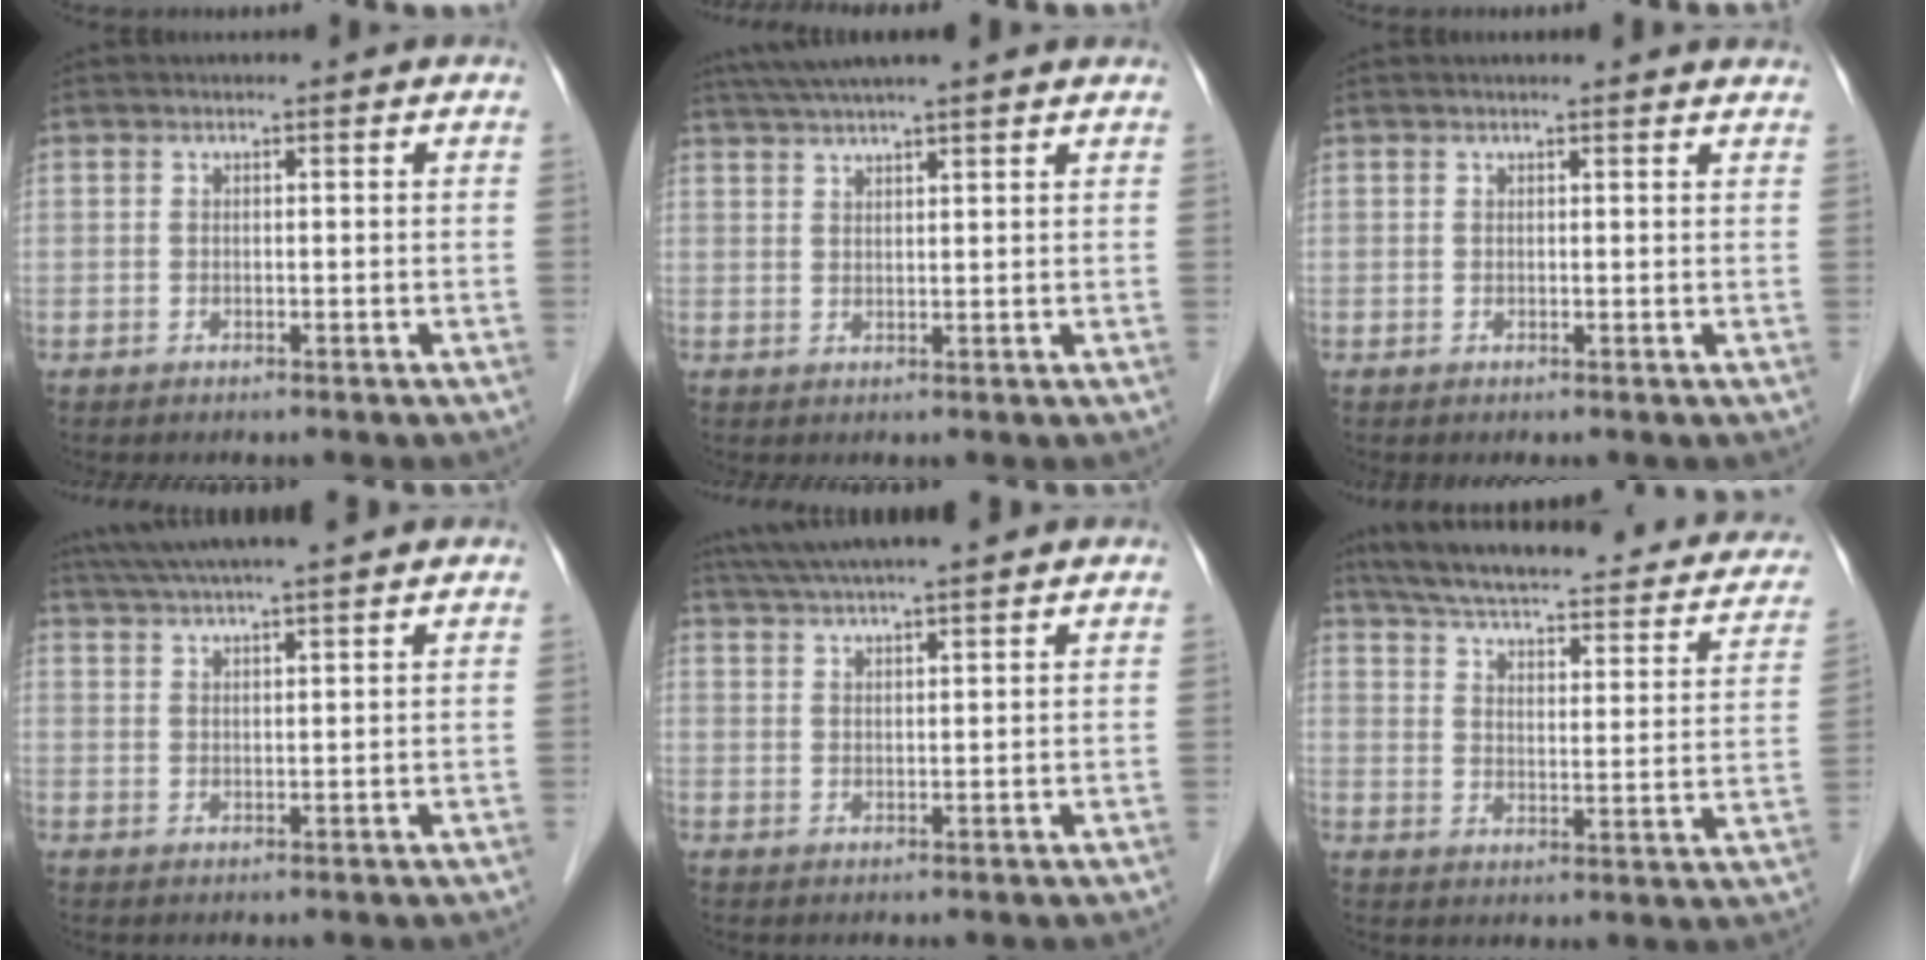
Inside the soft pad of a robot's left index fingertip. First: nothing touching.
{"total": 10.9, "force": [9.2, 0.3, 5.8], "torque": [-0.099, 0.042, 0.127]}
{"total": 4.5, "force": [4.4, 0.3, 1.1], "torque": [-0.012, 0.006, 0.033]}
{"total": 13.8, "force": [12.0, 0.6, 6.8], "torque": [-0.123, 0.038, 0.175]}
{"total": 13.4, "force": [11.7, 0.7, 6.5], "torque": [-0.117, 0.040, 0.171]}
{"total": 26.3, "force": [21.4, 6.8, 13.7], "torque": [-0.200, 0.008, 0.261]}